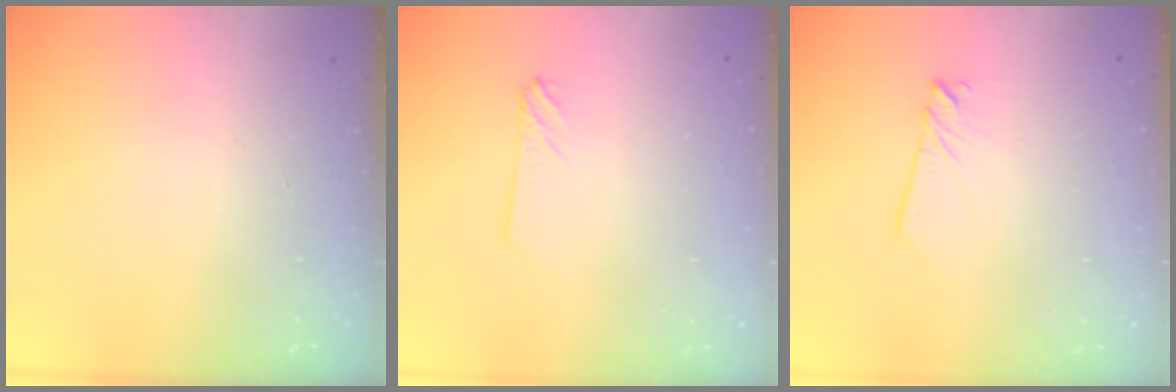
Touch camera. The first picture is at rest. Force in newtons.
{"total": 2.7, "press": 2.7, "slide": 0.3}
{"total": 2.5, "press": 2.5, "slide": 0.2}